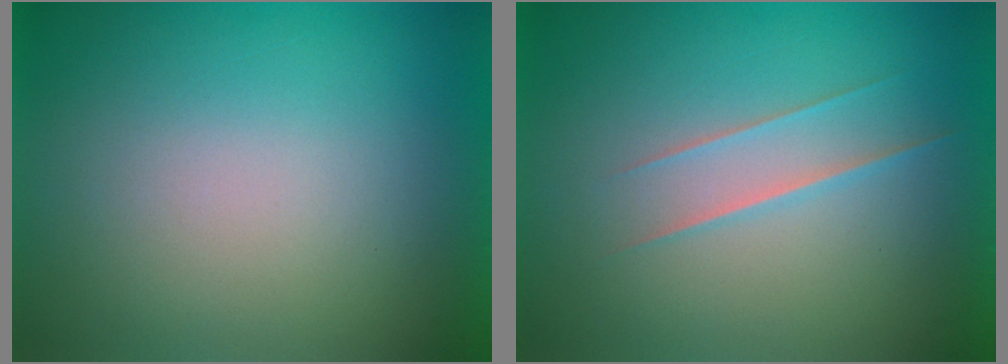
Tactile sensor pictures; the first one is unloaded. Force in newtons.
{"total": 1.7}